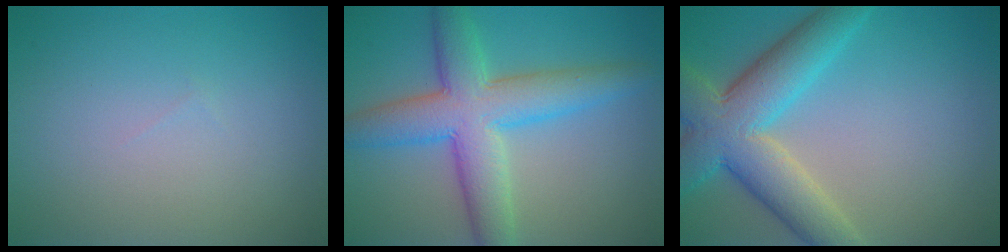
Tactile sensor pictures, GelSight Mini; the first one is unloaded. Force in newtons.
{"total": 7.8, "press": 7.8, "slide": 0.2}
{"total": 8.4, "press": 8.4, "slide": 0.4}